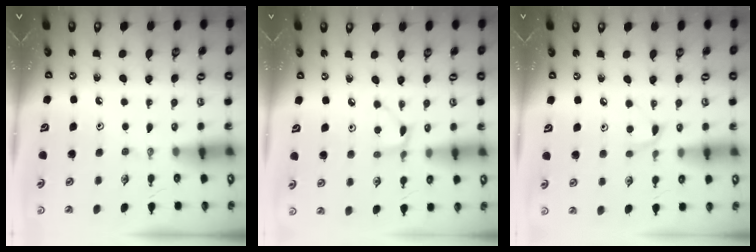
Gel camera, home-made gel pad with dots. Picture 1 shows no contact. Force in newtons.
{"total": 4.5, "press": 4.4, "slide": 0.6}
{"total": 6.1, "press": 6.1, "slide": 0.7}